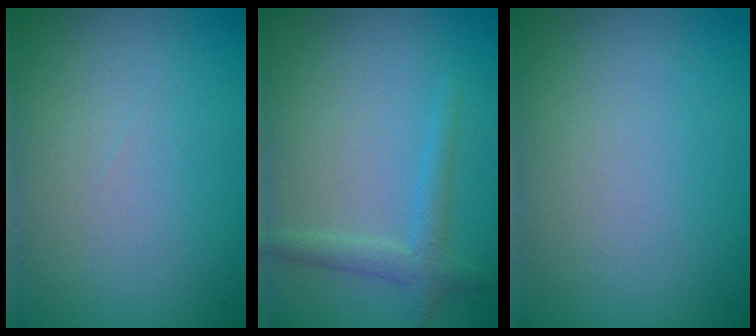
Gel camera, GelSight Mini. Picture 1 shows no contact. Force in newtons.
{"total": 2.1, "press": 2.1, "slide": 0.1}
{"total": 0.0}